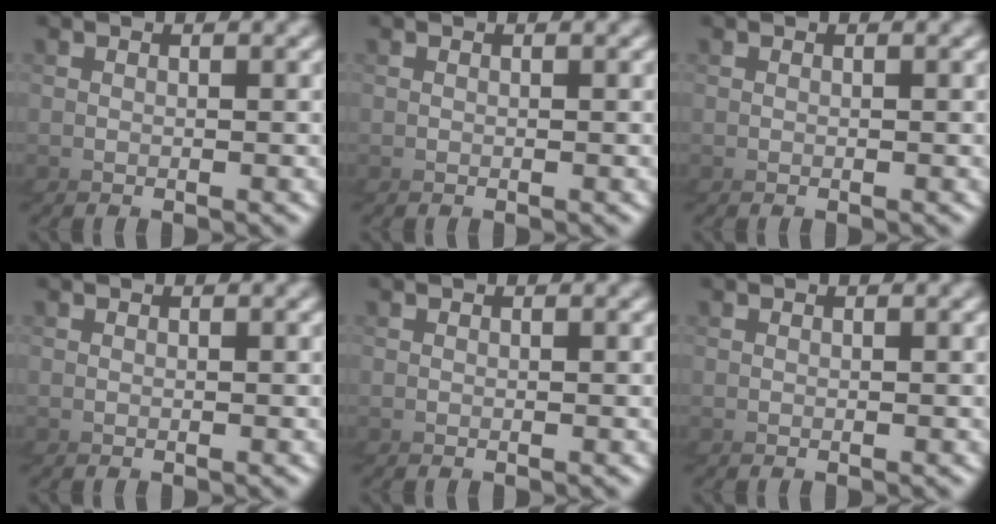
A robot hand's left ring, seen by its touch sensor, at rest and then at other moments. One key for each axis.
{"total": 0.0}
{"total": 0.0}
{"total": 0.0}
{"total": 0.0}
{"total": 0.0}